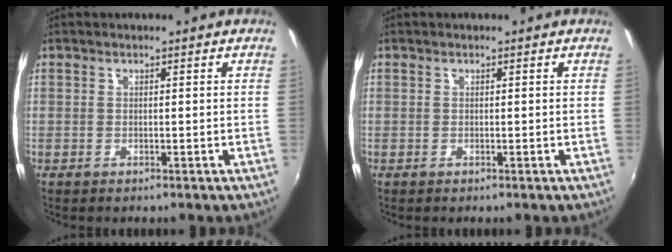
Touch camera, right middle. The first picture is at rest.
{"total": 0.0}